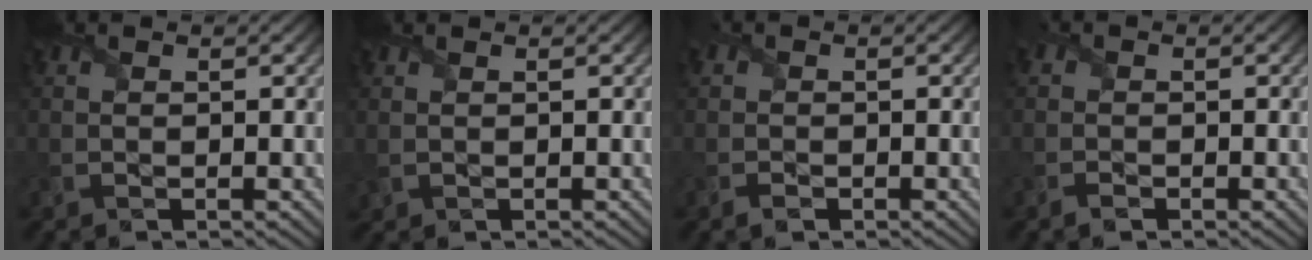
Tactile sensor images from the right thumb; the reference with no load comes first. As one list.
[{"total": 0.5, "force": [0.4, 0.3, 0.0], "torque": [-0.010, -0.001, 0.009]}, {"total": 1.3, "force": [-0.7, 1.0, 0.2], "torque": [-0.009, -0.002, -0.023]}, {"total": 1.4, "force": [-0.8, 1.0, 0.3], "torque": [-0.011, -0.002, -0.025]}]